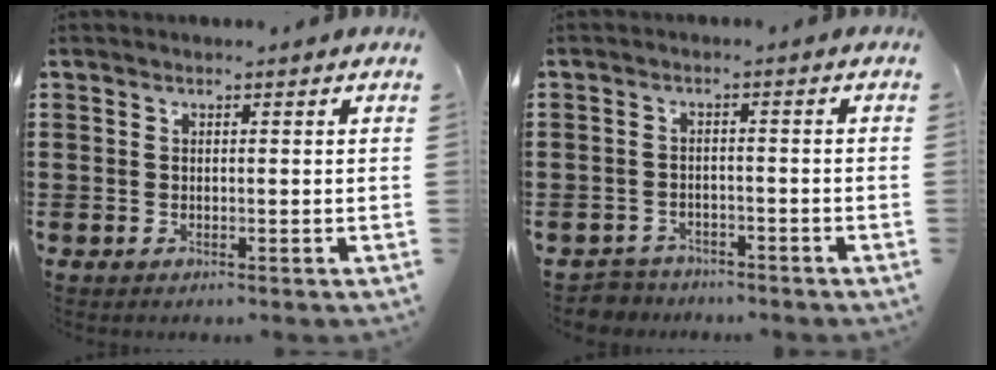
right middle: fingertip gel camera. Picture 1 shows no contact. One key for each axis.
{"total": 2.6, "fx": -2.5, "fy": 0.5, "fz": -0.3, "tx": -0.003, "ty": -0.002, "tz": -0.056}